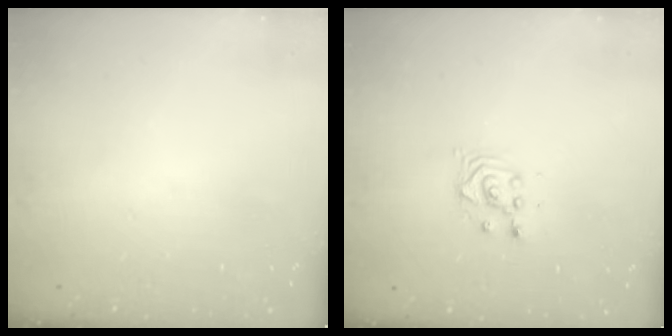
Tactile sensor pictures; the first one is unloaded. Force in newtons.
{"total": 2.8, "press": 2.8, "slide": 0.1}